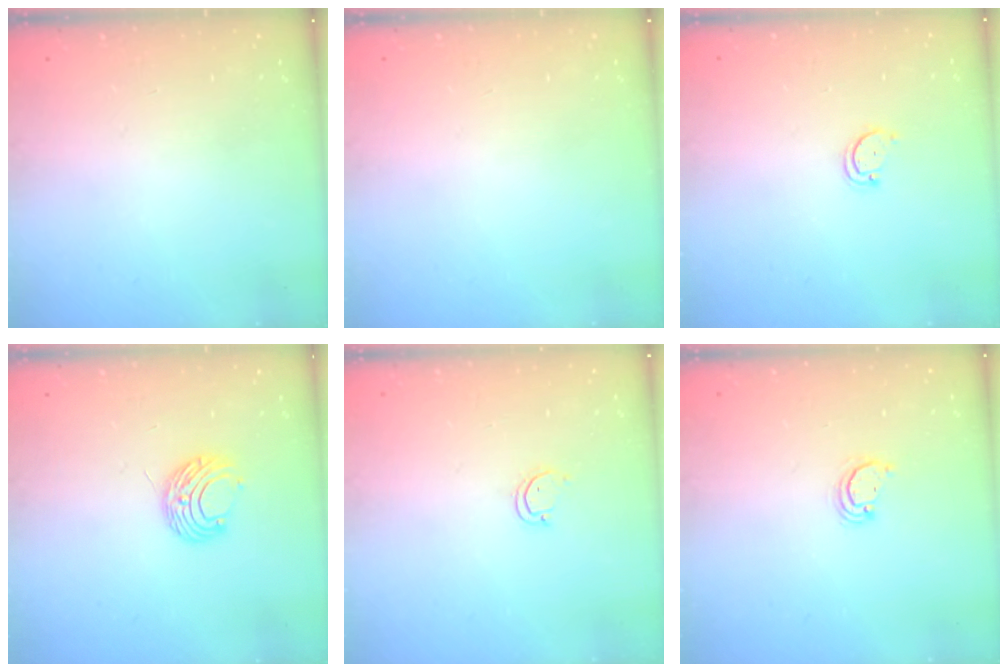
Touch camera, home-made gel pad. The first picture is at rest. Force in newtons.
{"total": 0.0}
{"total": 2.8, "press": 2.8, "slide": 0.3}
{"total": 8.0, "press": 7.9, "slide": 0.6}
{"total": 3.2, "press": 3.2, "slide": 0.2}
{"total": 2.2, "press": 2.2, "slide": 0.3}